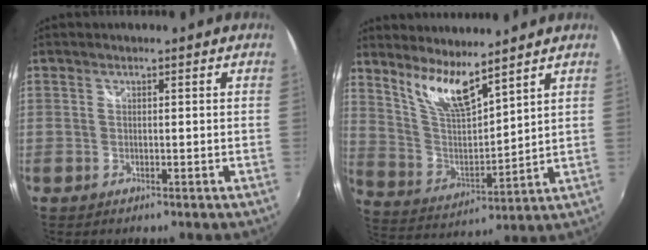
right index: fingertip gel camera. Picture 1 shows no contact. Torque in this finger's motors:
{"motor_torque": [0.03, 0.40, 0.19, 0.05]}